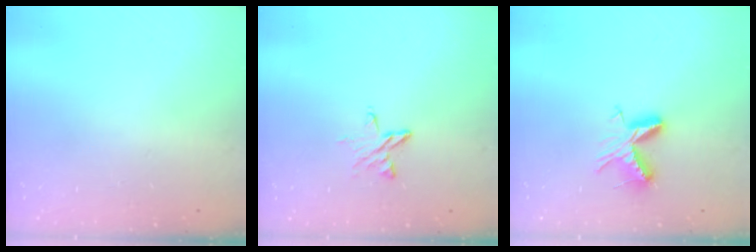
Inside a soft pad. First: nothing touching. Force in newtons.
{"total": 5.6, "press": 5.6, "slide": 0.6}
{"total": 7.3, "press": 7.3, "slide": 0.7}